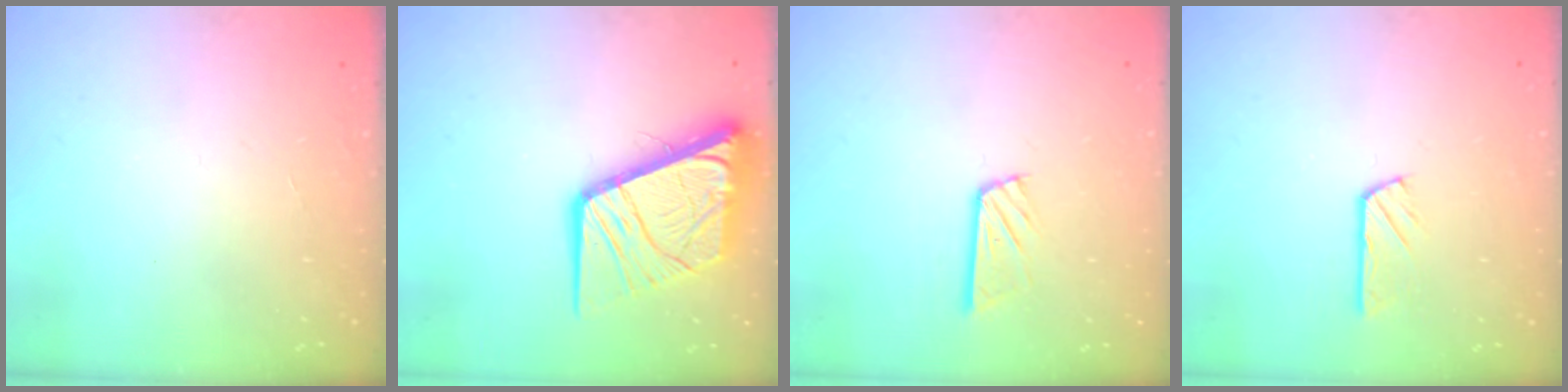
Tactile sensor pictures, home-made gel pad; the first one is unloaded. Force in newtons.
{"total": 16.5, "press": 16.4, "slide": 2.0}
{"total": 7.0, "press": 7.0, "slide": 0.5}
{"total": 2.9, "press": 2.9, "slide": 0.2}